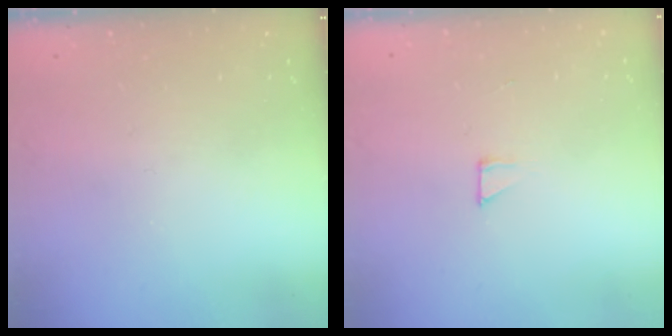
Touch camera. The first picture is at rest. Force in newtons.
{"total": 2.6, "press": 2.6, "slide": 0.1}